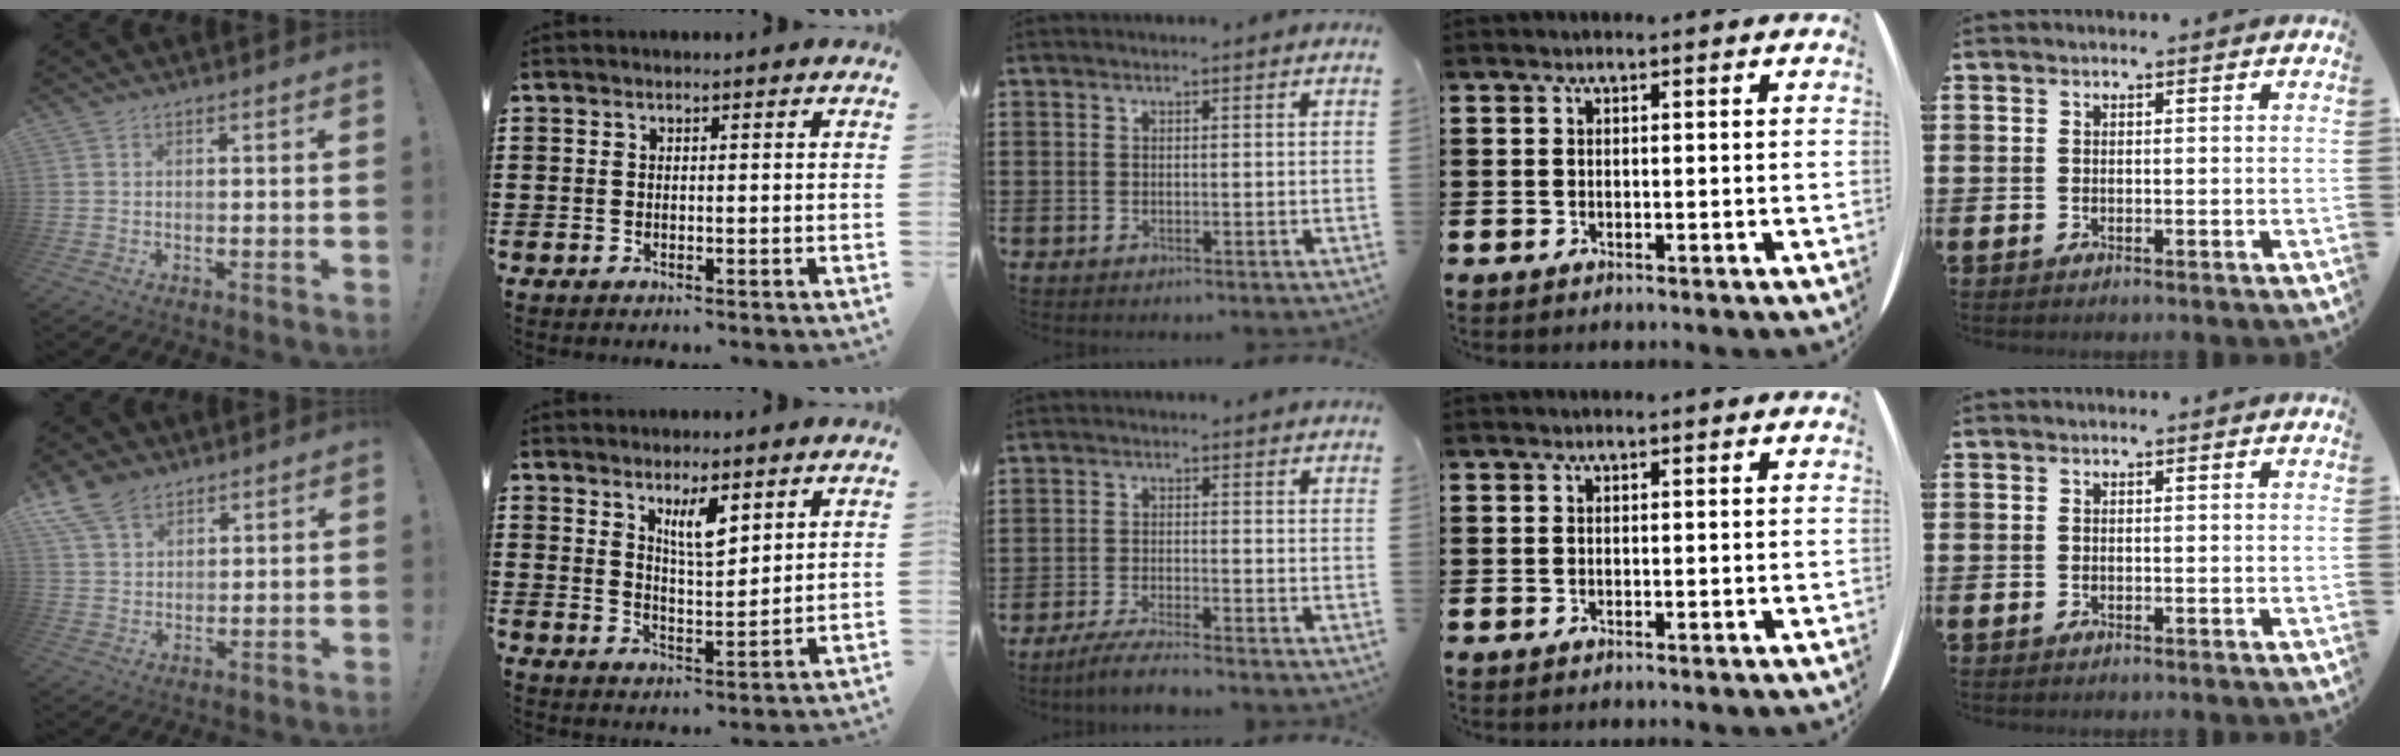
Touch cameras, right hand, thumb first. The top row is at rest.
{"thumb": {"total": 9.1, "force": [6.3, 5.3, 3.8], "torque": [-0.067, -0.030, 0.125]}, "index": {"total": 5.5, "force": [3.3, 1.7, 4.1], "torque": [-0.079, 0.000, 0.055]}, "middle": {"total": 3.6, "force": [-3.3, -0.1, 1.6], "torque": [-0.034, -0.004, -0.065]}}